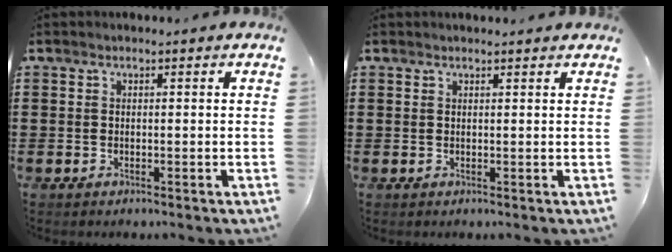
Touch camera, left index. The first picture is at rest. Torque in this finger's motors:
{"motor_torque": [-0.05, -0.06, 0.08, 0.00]}